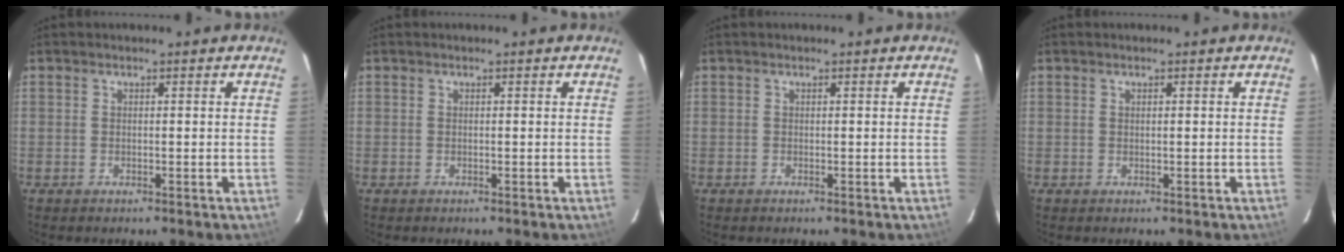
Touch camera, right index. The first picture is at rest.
{"total": 0.0}
{"total": 0.0}
{"total": 0.0}